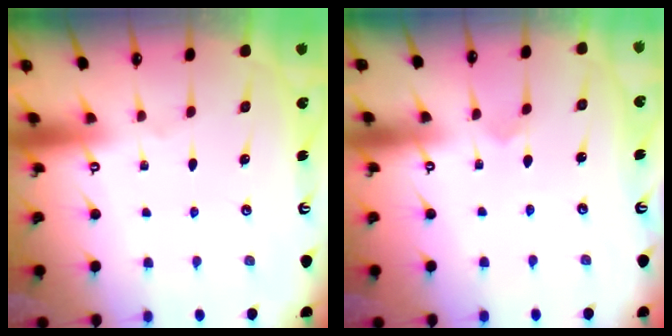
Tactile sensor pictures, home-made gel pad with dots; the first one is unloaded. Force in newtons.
{"total": 2.4, "press": 2.4, "slide": 0.2}